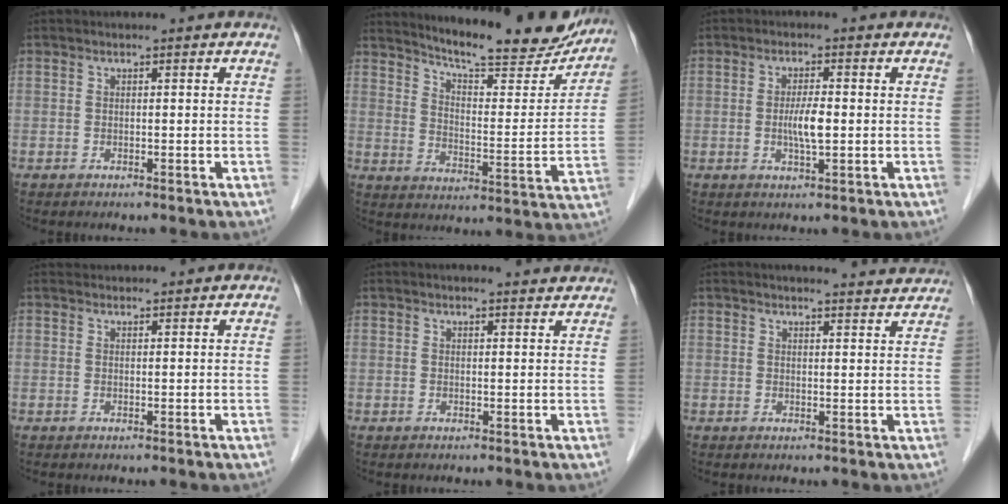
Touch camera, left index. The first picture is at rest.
{"total": 20.8, "force": [18.9, 2.7, 8.3], "torque": [-0.116, -0.044, 0.250]}
{"total": 3.7, "force": [-0.3, 0.5, 3.7], "torque": [-0.072, -0.004, -0.006]}
{"total": 2.9, "force": [2.9, 0.5, 0.2], "torque": [-0.007, 0.029, 0.043]}
{"total": 5.3, "force": [5.1, 0.4, 1.2], "torque": [-0.014, 0.008, 0.048]}
{"total": 10.4, "force": [10.2, 0.7, 2.1], "torque": [-0.013, -0.006, 0.103]}